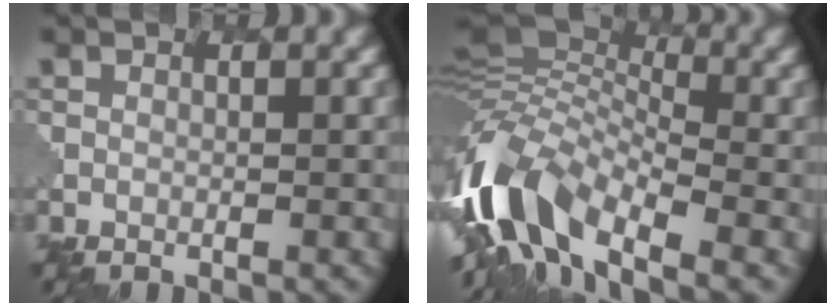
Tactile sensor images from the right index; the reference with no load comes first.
{"total": 10.3, "force": [-5.6, 4.6, 7.4], "torque": [-0.138, 0.005, -0.120]}